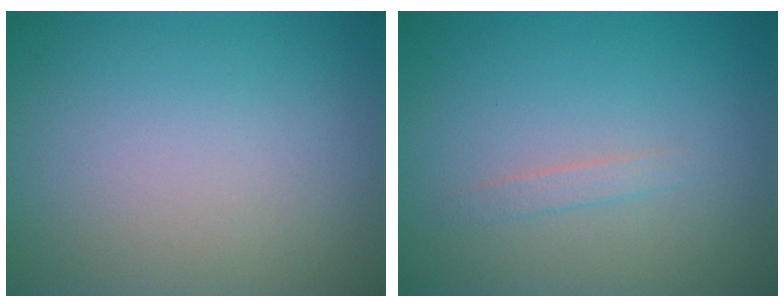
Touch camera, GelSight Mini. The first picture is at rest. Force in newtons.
{"total": 0.9, "press": 0.9, "slide": 0.1}